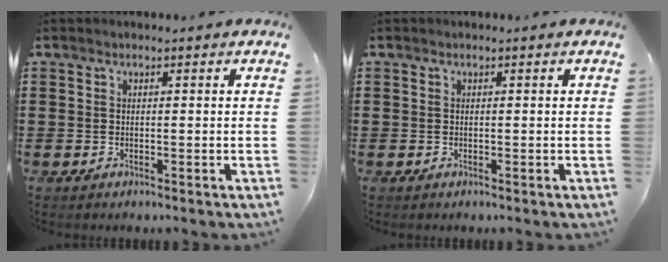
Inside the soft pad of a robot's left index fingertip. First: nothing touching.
{"total": 0.0}